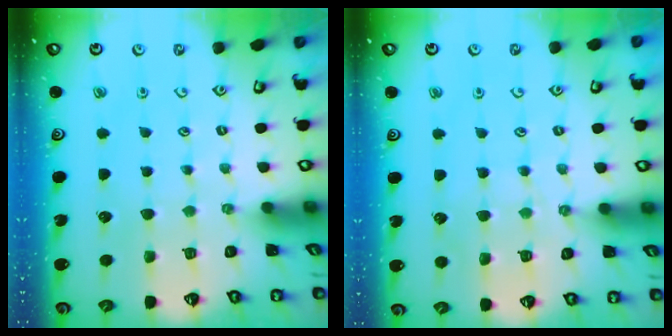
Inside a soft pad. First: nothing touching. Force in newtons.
{"total": 5.7, "press": 5.6, "slide": 0.8}